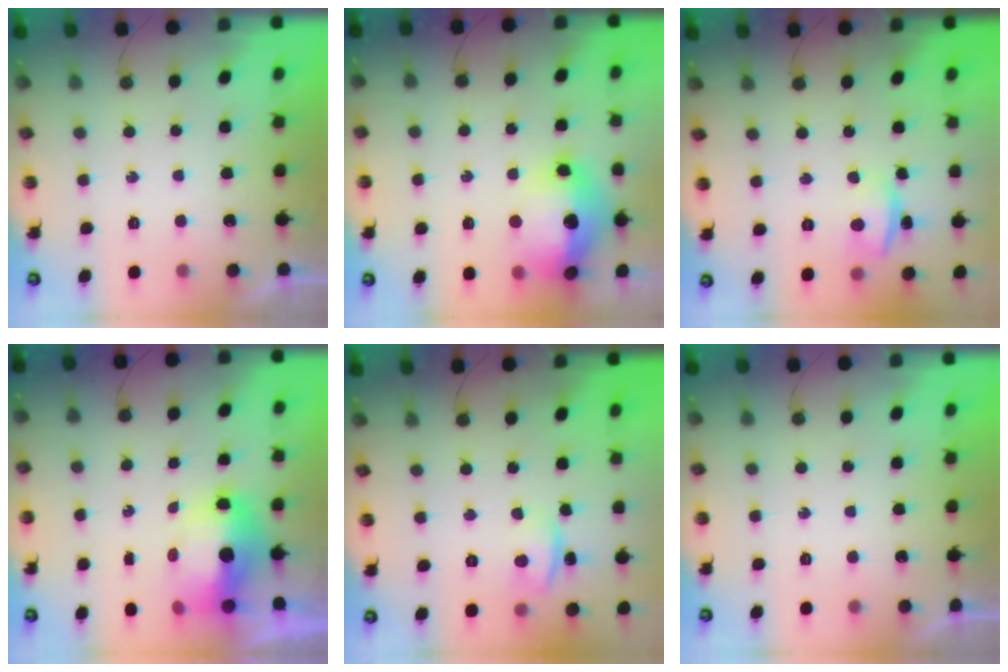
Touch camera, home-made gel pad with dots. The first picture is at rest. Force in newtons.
{"total": 21.9, "press": 19.7, "slide": 9.6}
{"total": 7.8, "press": 2.9, "slide": 7.2}
{"total": 8.3, "press": 8.2, "slide": 1.0}
{"total": 1.4, "press": 1.2, "slide": 0.7}
{"total": 0.0}